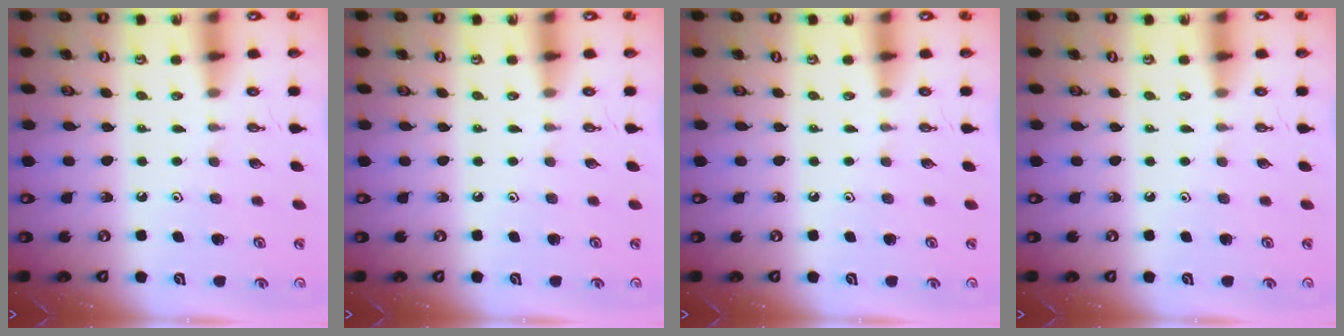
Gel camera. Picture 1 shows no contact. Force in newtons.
{"total": 0.0}
{"total": 0.0}
{"total": 0.0}